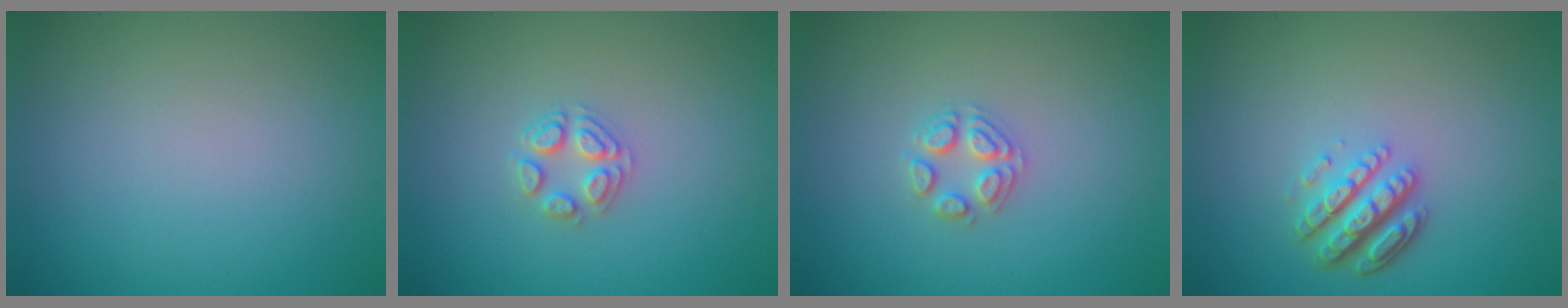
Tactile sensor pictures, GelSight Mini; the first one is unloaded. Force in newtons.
{"total": 2.2, "press": 2.2, "slide": 0.2}
{"total": 2.2, "press": 2.2, "slide": 0.2}
{"total": 4.4, "press": 3.2, "slide": 3.1}